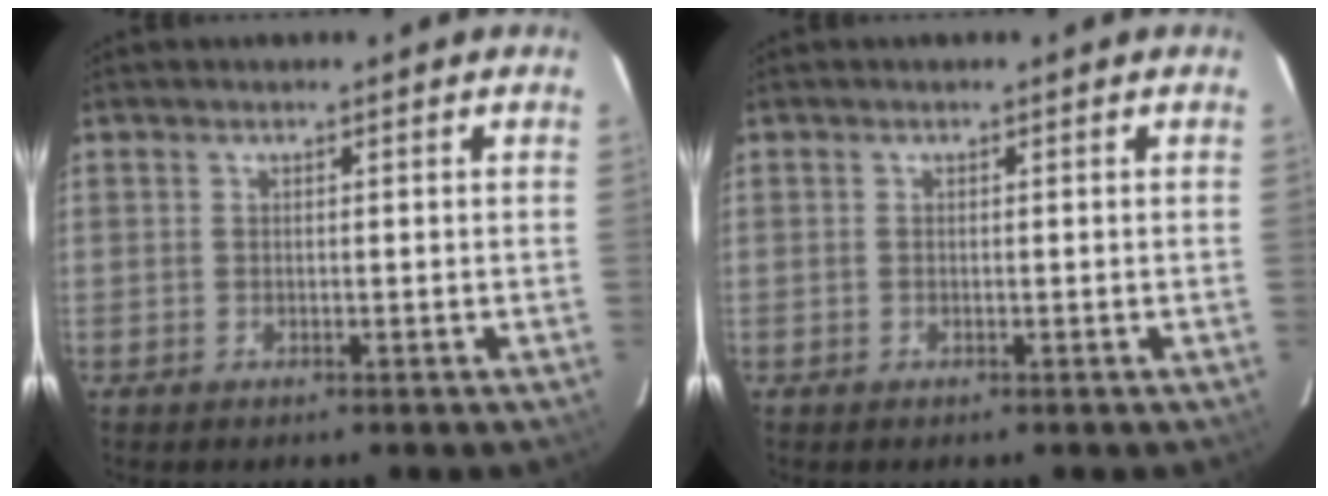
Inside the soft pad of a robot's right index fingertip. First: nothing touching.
{"total": 0.0}